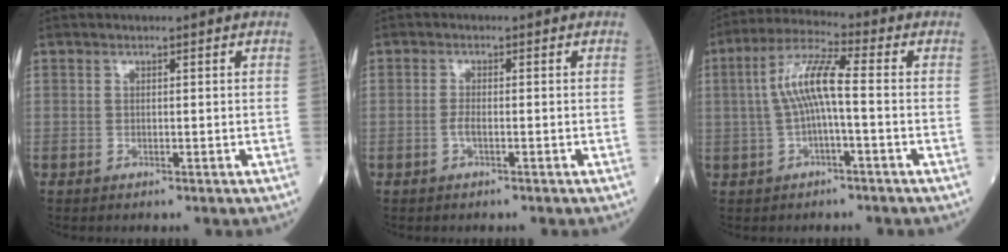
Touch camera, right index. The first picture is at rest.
{"total": 1.2, "force": [-0.6, 0.2, 1.1], "torque": [-0.024, 0.001, -0.013]}
{"total": 7.8, "force": [-0.1, 0.9, 7.8], "torque": [-0.156, 0.024, -0.005]}